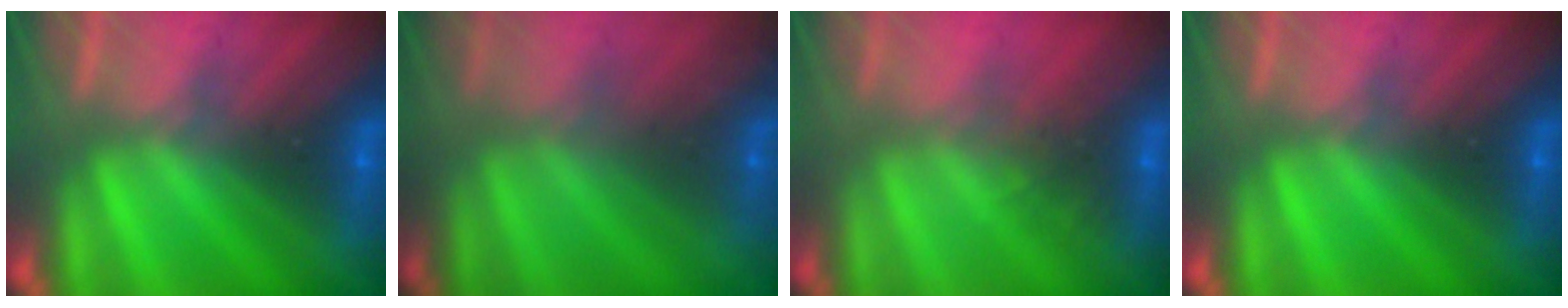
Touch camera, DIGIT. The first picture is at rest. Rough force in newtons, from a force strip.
{"total": 7.0}
{"total": 2.7}
{"total": 0.0}